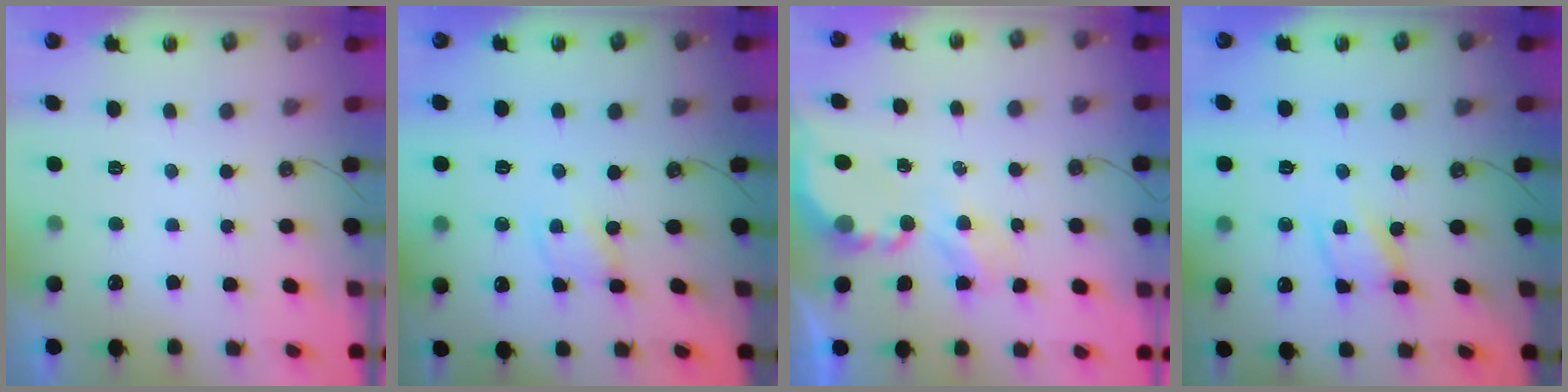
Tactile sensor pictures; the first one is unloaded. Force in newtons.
{"total": 2.7, "press": 2.7, "slide": 0.2}
{"total": 4.0, "press": 4.0, "slide": 0.4}
{"total": 10.3, "press": 10.2, "slide": 0.8}